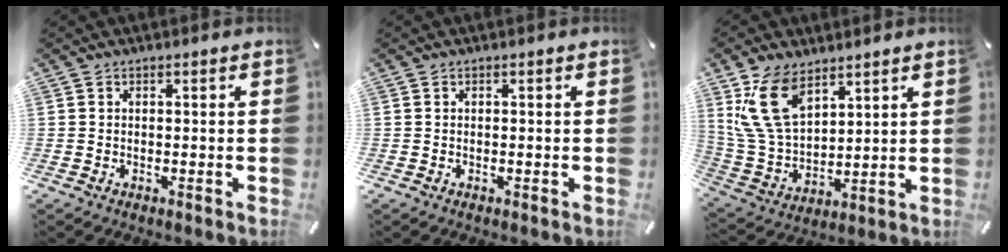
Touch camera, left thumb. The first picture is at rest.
{"total": 0.0}
{"total": 14.1, "force": [8.1, 8.4, 8.0], "torque": [-0.212, -0.029, 0.153]}